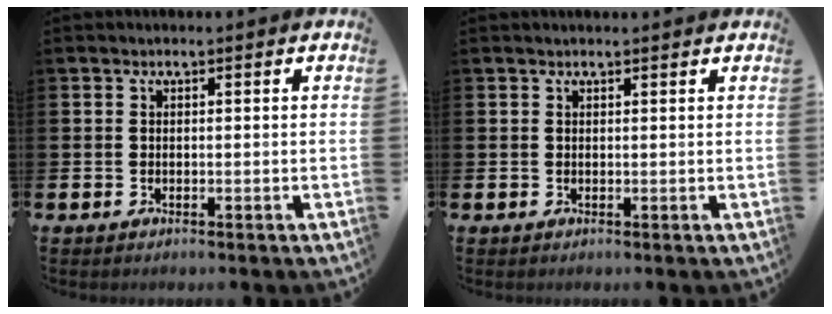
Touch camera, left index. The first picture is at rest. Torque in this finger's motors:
{"motor_torque": [0.38, -0.54, 0.02, 0.01]}